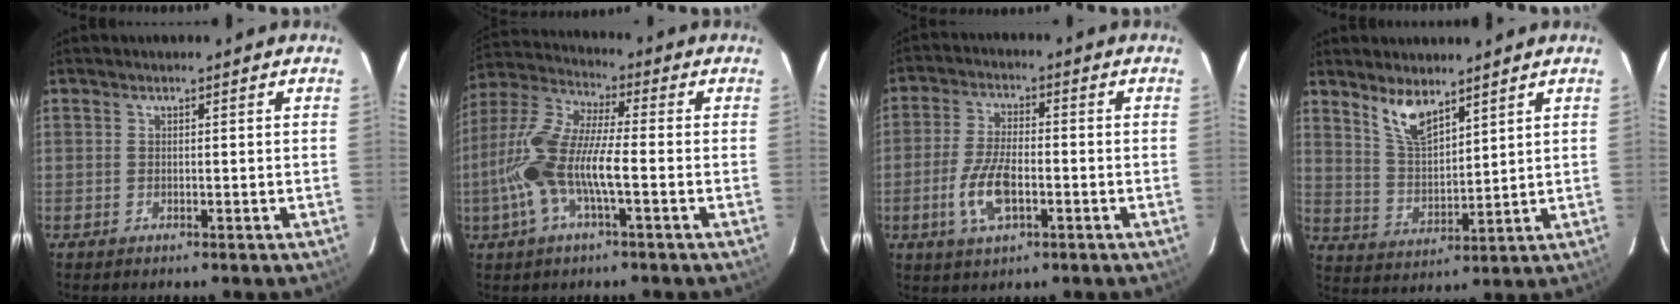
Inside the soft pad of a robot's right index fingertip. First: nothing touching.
{"total": 13.7, "force": [-3.2, 3.2, 12.9], "torque": [-0.274, 0.001, -0.066]}
{"total": 8.7, "force": [-2.9, 3.7, 7.3], "torque": [-0.156, -0.003, -0.053]}
{"total": 7.7, "force": [5.7, 2.6, 4.5], "torque": [-0.084, -0.003, 0.120]}